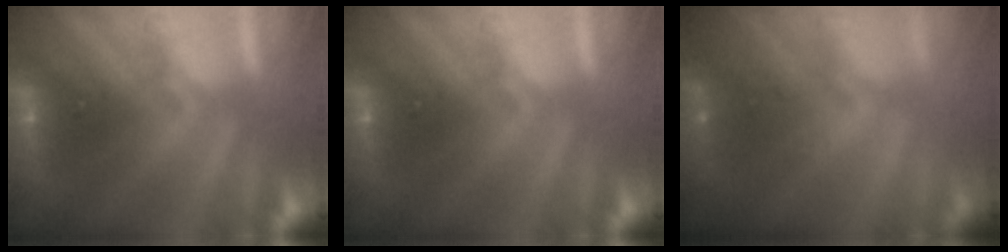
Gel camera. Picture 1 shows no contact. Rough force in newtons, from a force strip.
{"total": 0.0}
{"total": 2.3}